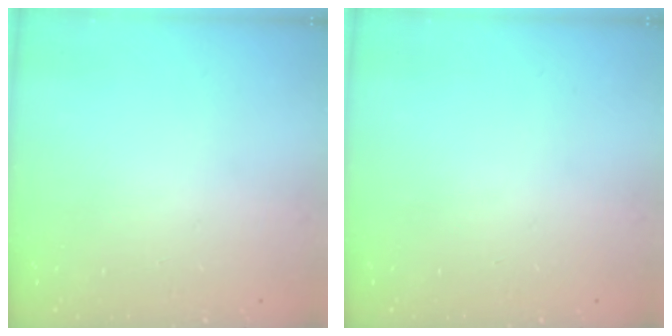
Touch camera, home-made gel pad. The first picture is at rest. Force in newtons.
{"total": 0.0}